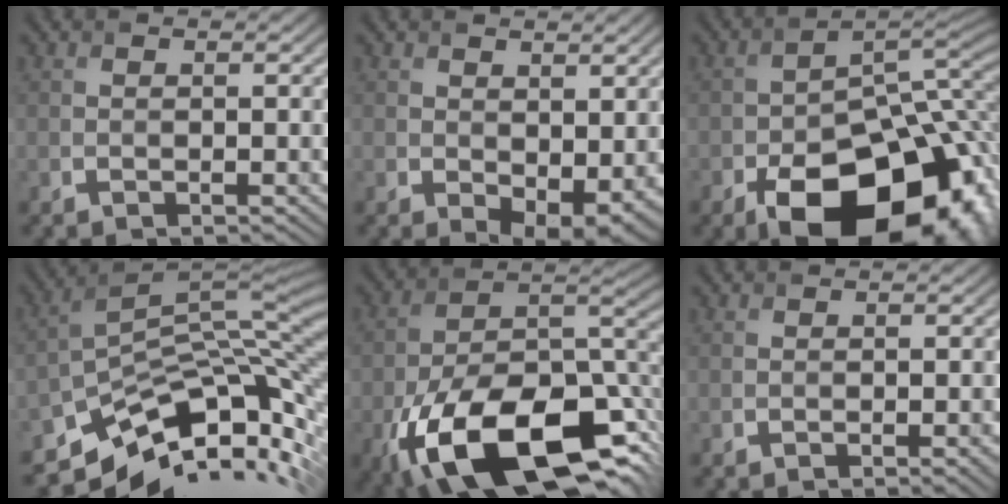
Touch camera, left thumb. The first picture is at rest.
{"total": 4.1, "force": [-0.3, 2.4, 3.3], "torque": [-0.052, -0.019, 0.010]}
{"total": 19.0, "force": [-8.8, 10.8, 12.9], "torque": [-0.182, -0.050, -0.110]}
{"total": 11.6, "force": [-6.4, 5.3, 8.1], "torque": [-0.160, -0.016, -0.099]}
{"total": 20.2, "force": [-11.0, 9.8, 13.8], "torque": [-0.261, -0.052, -0.162]}
{"total": 1.7, "force": [-0.9, 0.4, 1.4], "torque": [-0.018, 0.004, -0.013]}